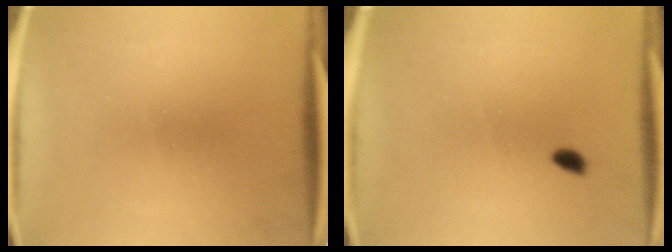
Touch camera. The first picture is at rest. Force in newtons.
{"total": 1.5}